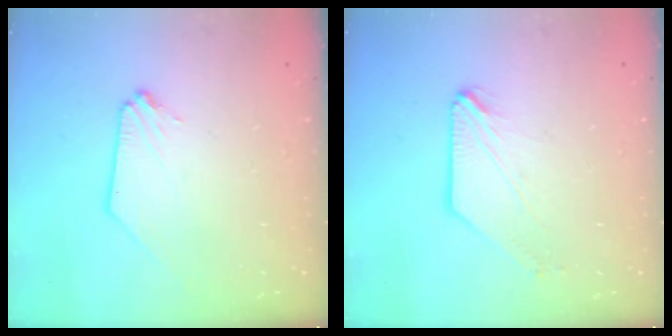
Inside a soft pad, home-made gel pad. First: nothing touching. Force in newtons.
{"total": 0.0}